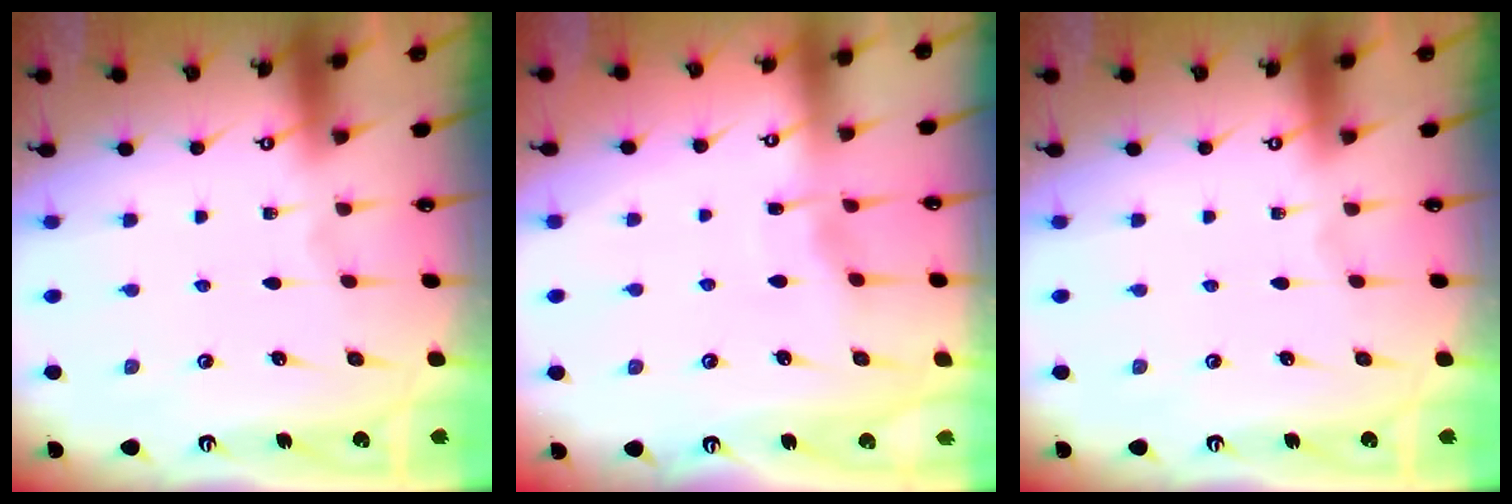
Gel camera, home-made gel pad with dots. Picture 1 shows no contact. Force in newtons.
{"total": 4.1, "press": 4.1, "slide": 0.5}
{"total": 0.0}